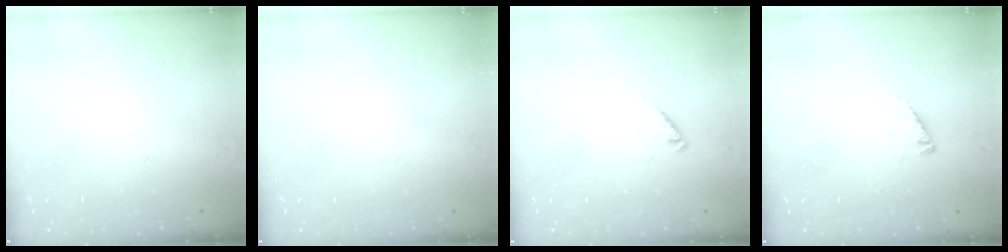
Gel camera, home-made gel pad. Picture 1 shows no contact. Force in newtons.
{"total": 0.0}
{"total": 2.4, "press": 2.4, "slide": 0.4}
{"total": 2.0, "press": 2.0, "slide": 0.2}